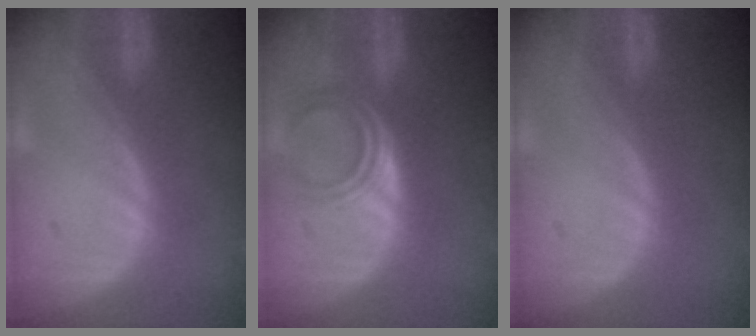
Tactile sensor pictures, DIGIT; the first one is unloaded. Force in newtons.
{"total": 4.7, "press": 4.0, "slide": 2.4}
{"total": 0.0}